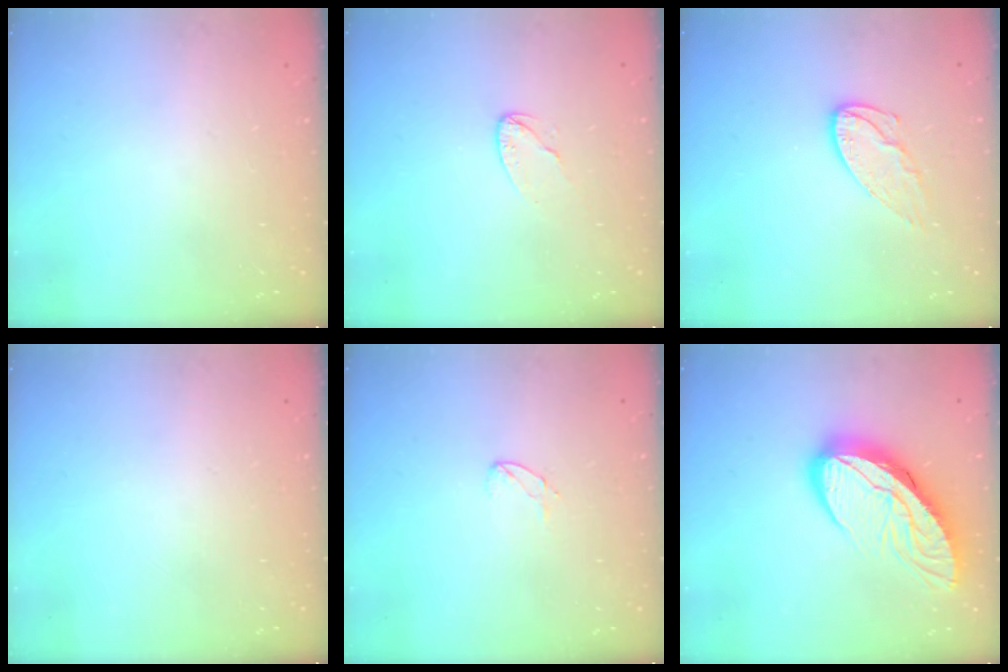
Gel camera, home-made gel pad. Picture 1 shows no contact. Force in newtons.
{"total": 4.6, "press": 4.6, "slide": 0.4}
{"total": 9.1, "press": 9.1, "slide": 0.5}
{"total": 0.0}
{"total": 3.7, "press": 3.7, "slide": 0.3}
{"total": 14.6, "press": 14.5, "slide": 1.5}